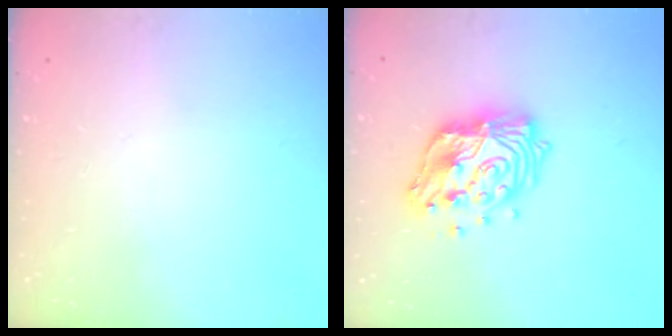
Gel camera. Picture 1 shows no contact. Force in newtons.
{"total": 15.9, "press": 15.9, "slide": 1.1}